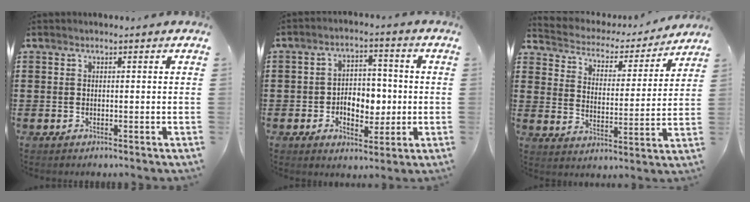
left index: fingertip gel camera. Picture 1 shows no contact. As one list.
[{"total": 6.1, "force": [-1.0, 4.2, 4.3], "torque": [-0.072, 0.007, -0.023]}, {"total": 3.0, "force": [2.8, 0.9, 0.1], "torque": [-0.026, -0.027, 0.039]}]